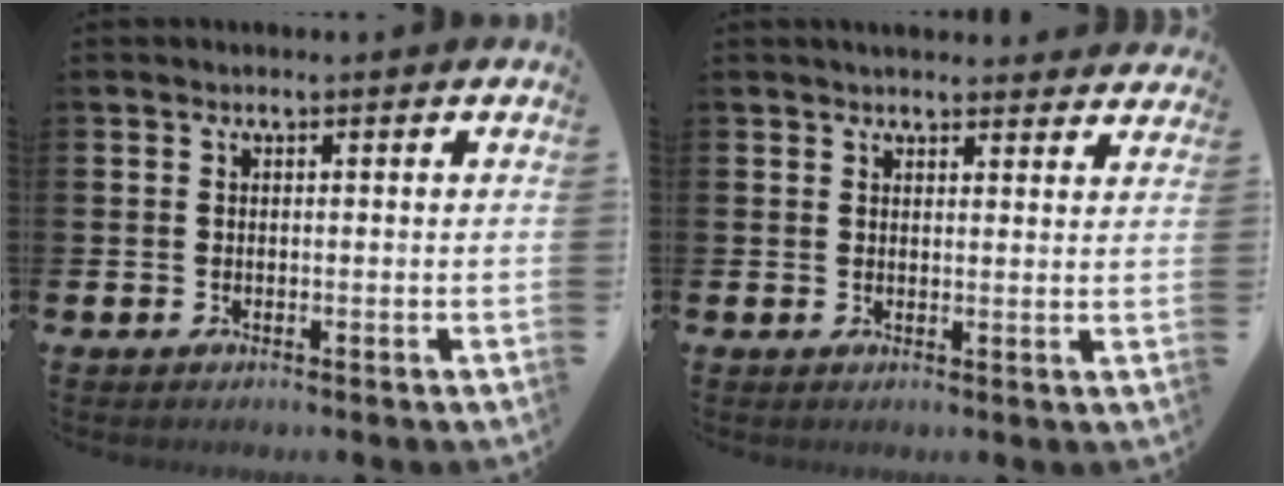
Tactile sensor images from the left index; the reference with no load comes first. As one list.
[{"total": 2.9, "force": [2.9, 0.3, -0.1], "torque": [-0.001, -0.015, 0.053]}]